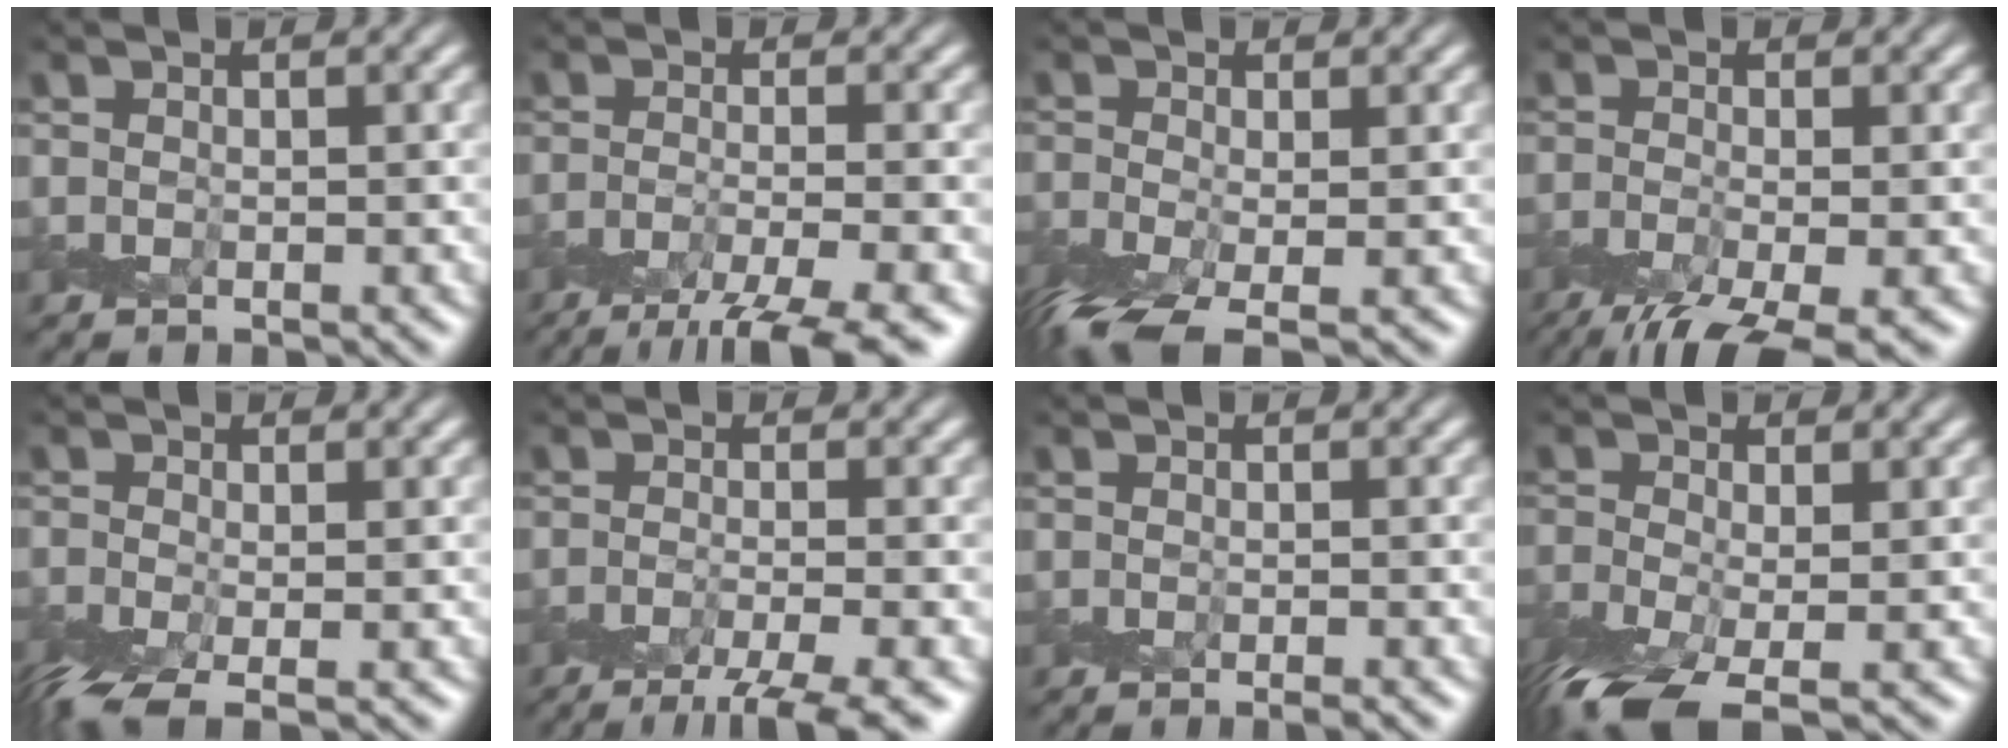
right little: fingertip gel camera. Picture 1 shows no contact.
{"total": 6.9, "force": [-4.7, 1.0, 4.9], "torque": [-0.071, -0.013, -0.090]}
{"total": 6.2, "force": [-3.8, 2.2, 4.4], "torque": [-0.102, -0.021, -0.078]}
{"total": 7.4, "force": [-4.8, 1.9, 5.3], "torque": [-0.107, -0.029, -0.089]}
{"total": 4.3, "force": [-2.8, 1.4, 3.1], "torque": [-0.070, -0.015, -0.060]}
{"total": 6.0, "force": [-4.0, 0.8, 4.4], "torque": [-0.059, -0.008, -0.073]}
{"total": 0.8, "force": [-0.7, -0.1, 0.5], "torque": [-0.011, -0.002, -0.015]}
{"total": 7.3, "force": [-4.6, 2.6, 5.0], "torque": [-0.115, -0.030, -0.093]}